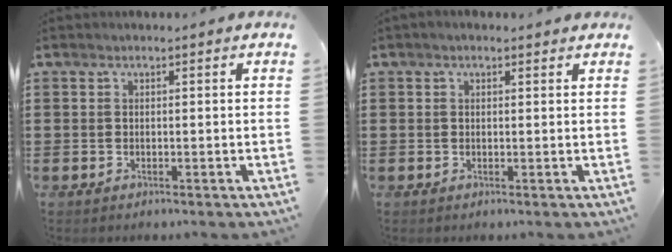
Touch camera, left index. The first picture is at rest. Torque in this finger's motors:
{"motor_torque": [2.14, 0.00, 0.37, 0.06]}